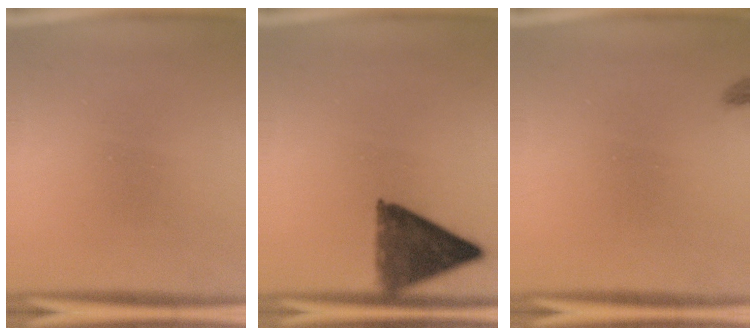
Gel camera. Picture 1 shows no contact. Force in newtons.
{"total": 8.7}
{"total": 1.1}